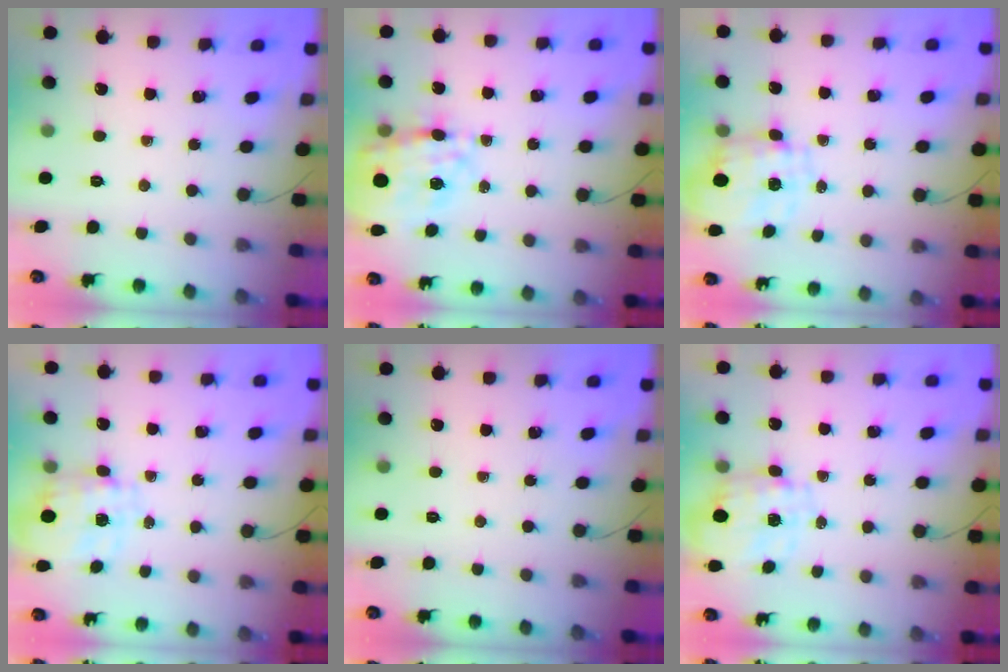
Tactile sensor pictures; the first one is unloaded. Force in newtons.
{"total": 21.8, "press": 21.3, "slide": 4.7}
{"total": 3.7, "press": 3.5, "slide": 1.3}
{"total": 3.4, "press": 3.2, "slide": 1.1}
{"total": 0.0}
{"total": 2.6, "press": 2.4, "slide": 1.0}